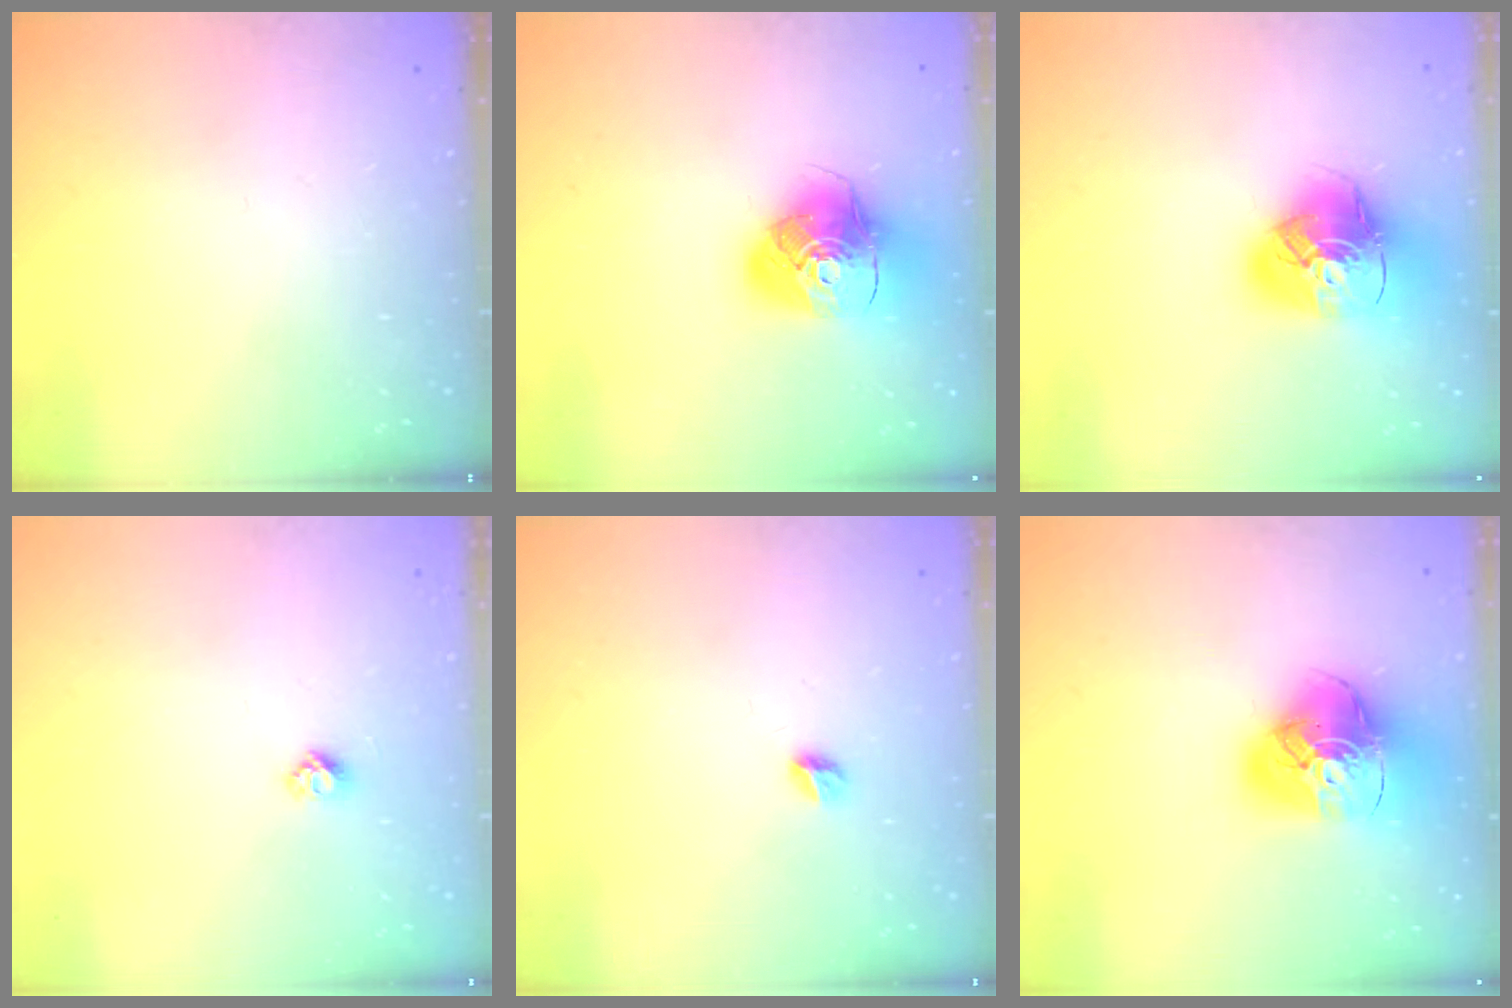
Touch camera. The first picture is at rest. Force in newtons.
{"total": 14.5, "press": 14.4, "slide": 1.9}
{"total": 15.6, "press": 15.5, "slide": 1.6}
{"total": 4.5, "press": 4.4, "slide": 0.5}
{"total": 4.9, "press": 4.9, "slide": 0.5}
{"total": 19.0, "press": 18.8, "slide": 2.2}